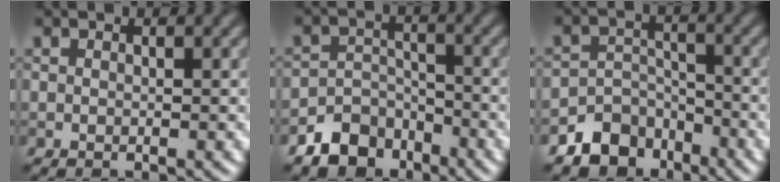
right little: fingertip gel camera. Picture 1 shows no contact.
{"total": 4.4, "force": [-3.2, 2.7, 1.2], "torque": [-0.012, -0.001, -0.059]}
{"total": 4.8, "force": [-3.5, 3.1, 1.1], "torque": [-0.008, -0.002, -0.061]}